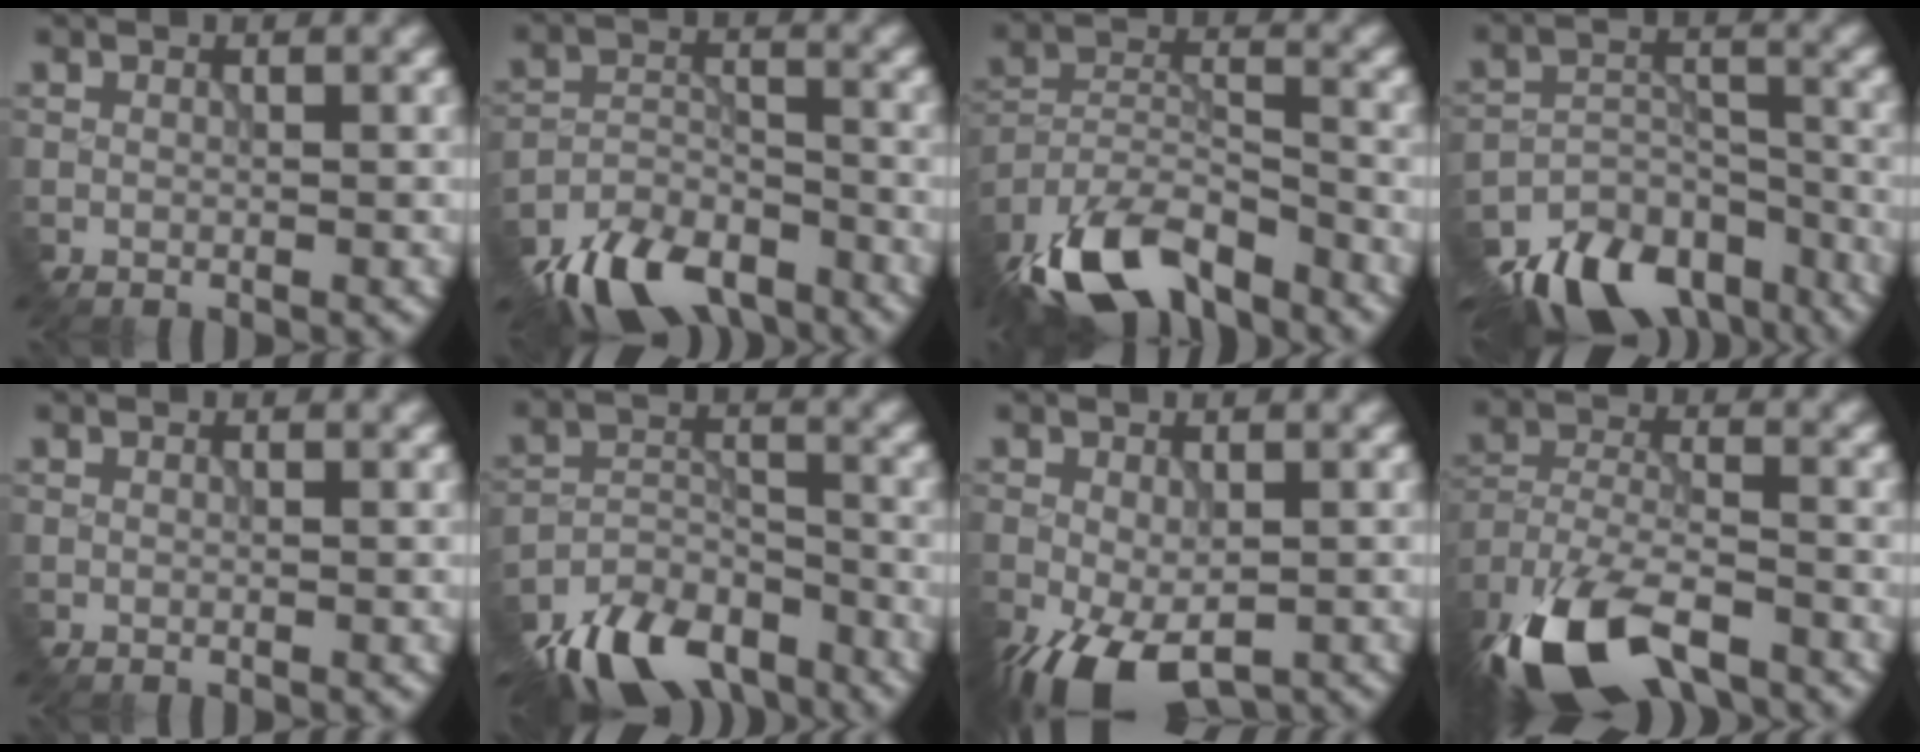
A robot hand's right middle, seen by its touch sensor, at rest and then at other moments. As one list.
[{"total": 8.4, "force": [-7.0, 3.4, 3.2], "torque": [-0.047, -0.010, -0.129]}, {"total": 10.9, "force": [-8.7, 4.0, 5.2], "torque": [-0.093, -0.004, -0.159]}, {"total": 11.2, "force": [-9.4, 4.6, 3.9], "torque": [-0.062, -0.012, -0.142]}, {"total": 0.0}, {"total": 9.2, "force": [-7.8, 3.8, 3.3], "torque": [-0.053, -0.008, -0.135]}, {"total": 7.8, "force": [-4.2, 3.9, 5.3], "torque": [-0.104, -0.030, -0.057]}, {"total": 12.7, "force": [-9.0, 5.5, 7.0], "torque": [-0.160, -0.034, -0.159]}]